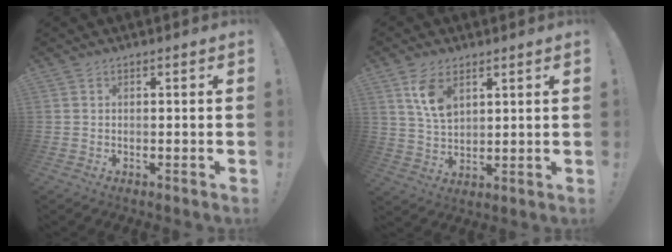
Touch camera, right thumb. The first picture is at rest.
{"total": 8.5, "force": [4.6, 4.6, 5.5], "torque": [-0.100, -0.014, 0.089]}